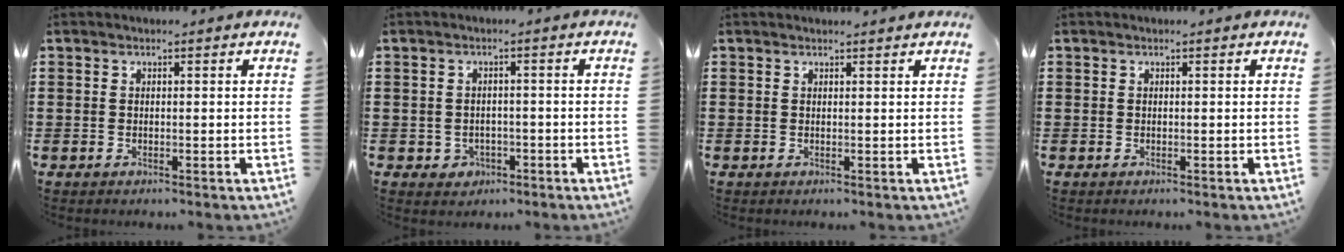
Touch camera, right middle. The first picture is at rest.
{"total": 1.7, "force": [-0.9, 1.4, 0.3], "torque": [-0.013, 0.001, -0.023]}
{"total": 0.6, "force": [0.6, -0.1, 0.1], "torque": [0.004, -0.004, 0.009]}
{"total": 0.0}